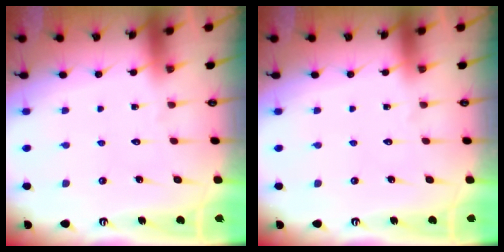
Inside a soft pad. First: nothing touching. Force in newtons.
{"total": 0.0}